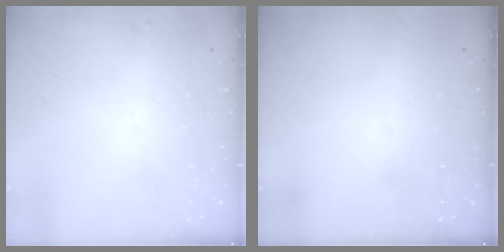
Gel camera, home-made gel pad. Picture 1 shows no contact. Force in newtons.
{"total": 0.0}